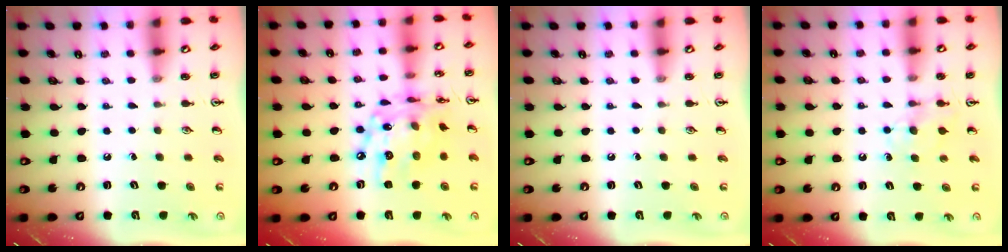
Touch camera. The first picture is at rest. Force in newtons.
{"total": 16.8, "press": 16.8, "slide": 1.4}
{"total": 0.0}
{"total": 5.1, "press": 5.0, "slide": 0.7}